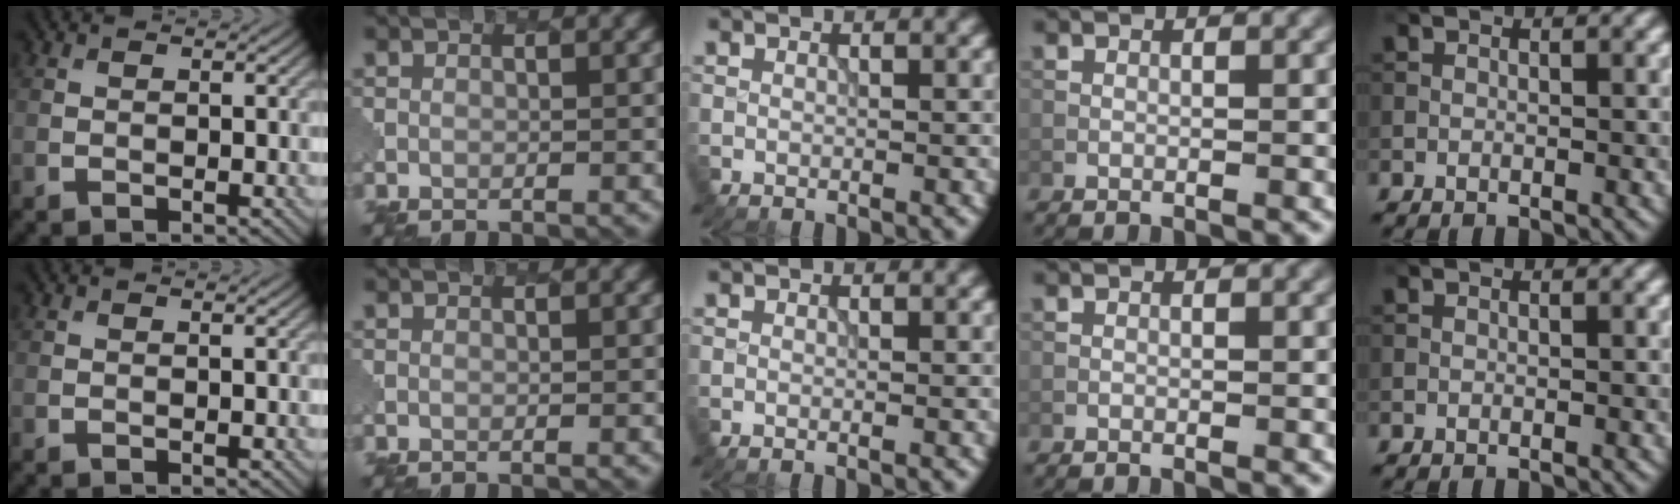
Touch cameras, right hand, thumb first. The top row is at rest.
{}